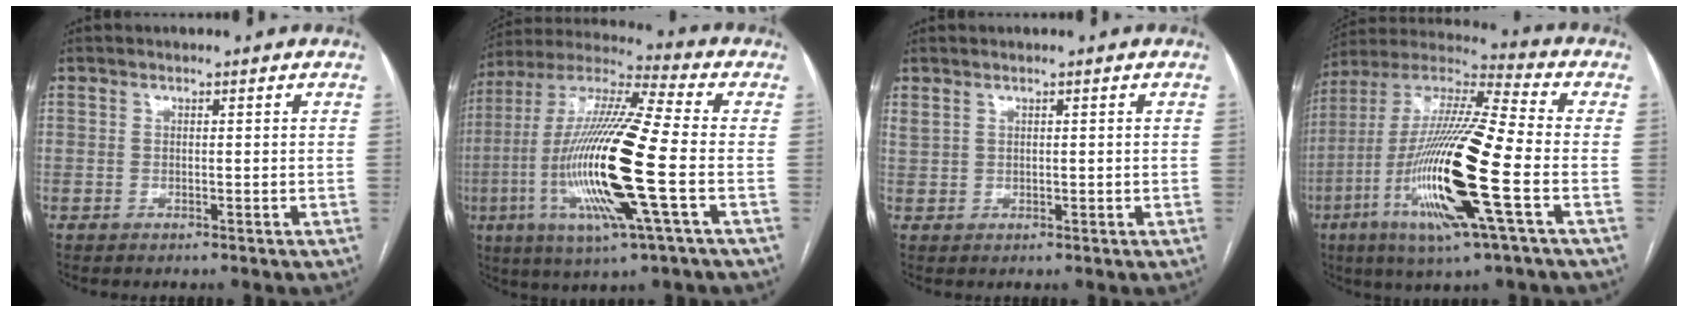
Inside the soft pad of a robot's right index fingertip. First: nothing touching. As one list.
[{"total": 20.9, "force": [-4.5, 1.1, 20.3], "torque": [-0.430, -0.019, -0.090]}, {"total": 1.7, "force": [1.1, 0.7, 1.0], "torque": [-0.029, 0.011, 0.033]}, {"total": 22.0, "force": [-6.4, 1.3, 21.0], "torque": [-0.436, -0.026, -0.125]}]